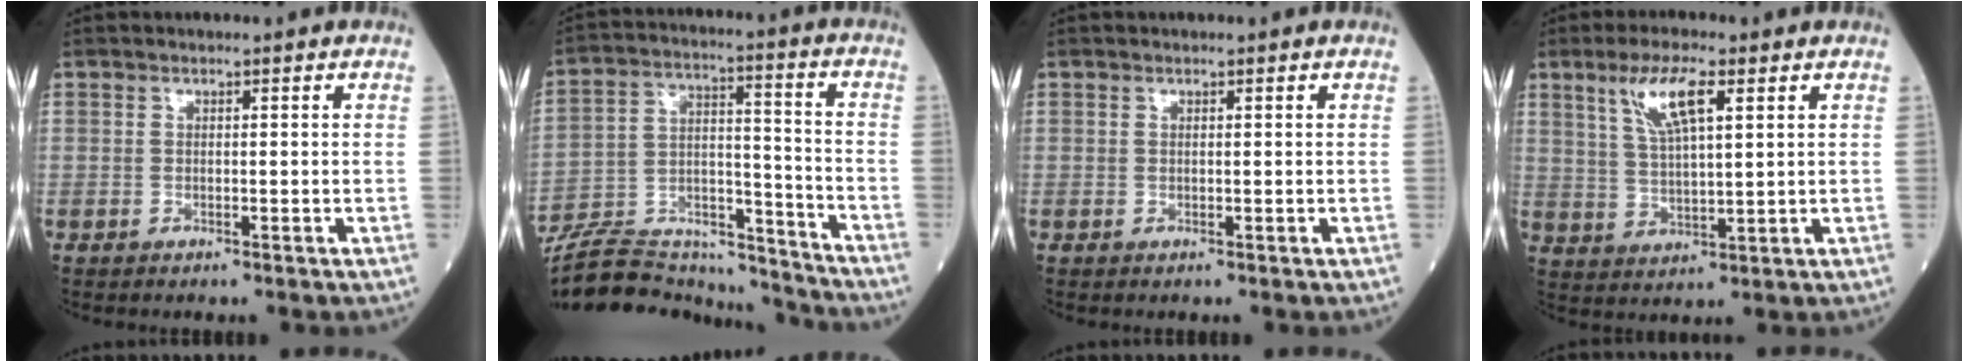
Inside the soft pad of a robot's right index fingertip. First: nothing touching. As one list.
[{"total": 18.7, "force": [-17.8, 3.9, 4.3], "torque": [-0.096, 0.036, -0.284]}, {"total": 0.0}, {"total": 7.7, "force": [3.8, 1.3, 6.5], "torque": [-0.134, 0.006, 0.077]}]